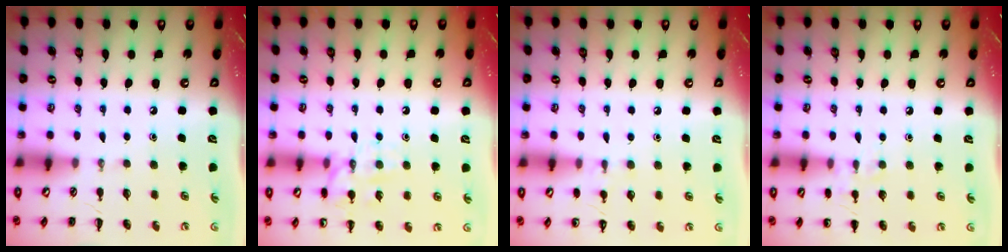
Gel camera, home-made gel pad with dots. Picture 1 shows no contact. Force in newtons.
{"total": 12.0, "press": 11.9, "slide": 0.8}
{"total": 6.2, "press": 6.0, "slide": 1.9}
{"total": 6.5, "press": 6.2, "slide": 2.1}